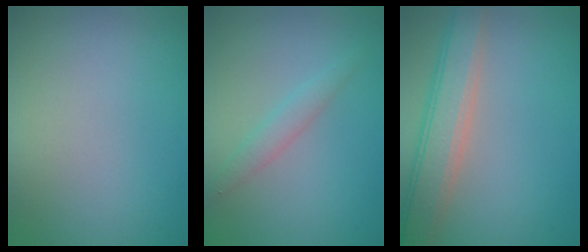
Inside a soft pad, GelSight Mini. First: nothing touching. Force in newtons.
{"total": 1.7, "press": 1.7, "slide": 0.1}
{"total": 5.1, "press": 5.1, "slide": 0.3}